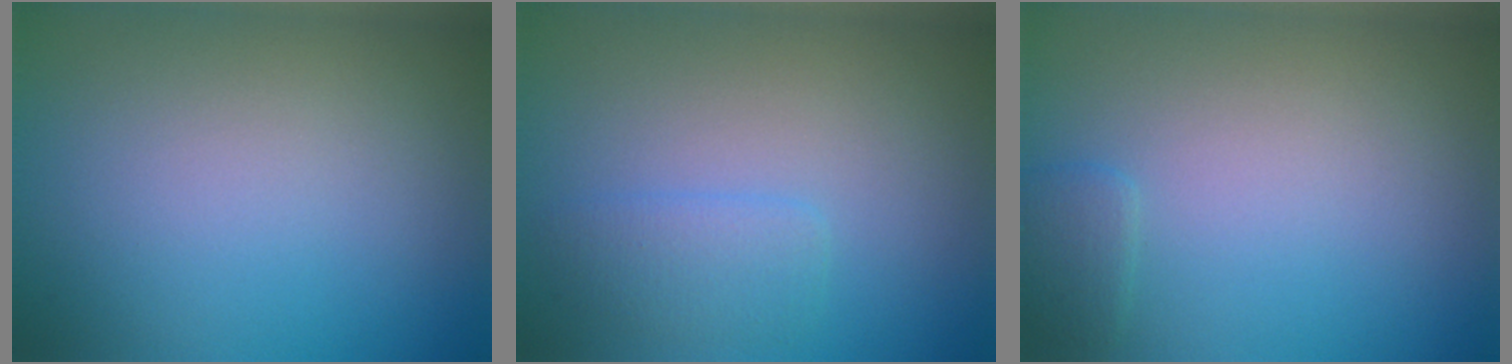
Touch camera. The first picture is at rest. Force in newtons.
{"total": 1.9, "press": 1.9, "slide": 0.1}
{"total": 1.2, "press": 1.2, "slide": 0.1}